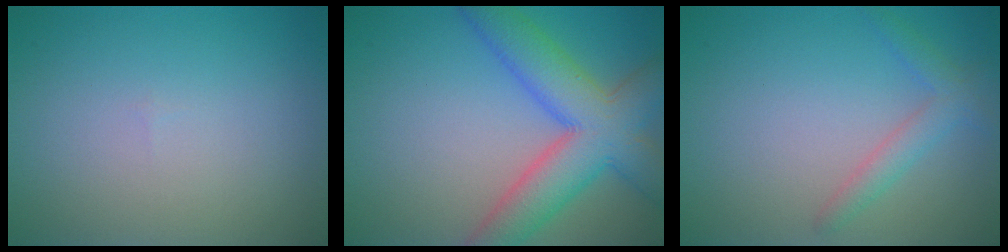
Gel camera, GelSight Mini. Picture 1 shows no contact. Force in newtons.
{"total": 8.4, "press": 8.4, "slide": 0.3}
{"total": 2.2, "press": 2.2, "slide": 0.0}